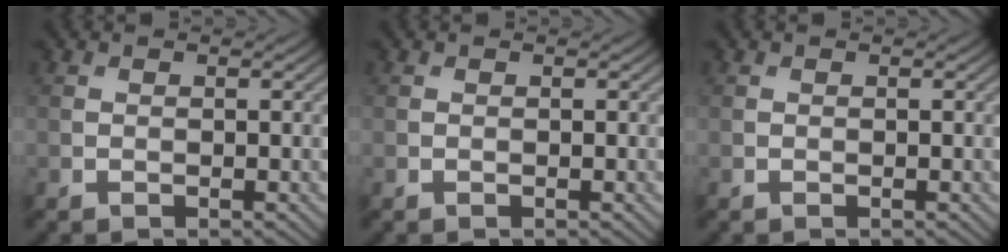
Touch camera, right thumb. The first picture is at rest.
{"total": 0.0}
{"total": 0.0}